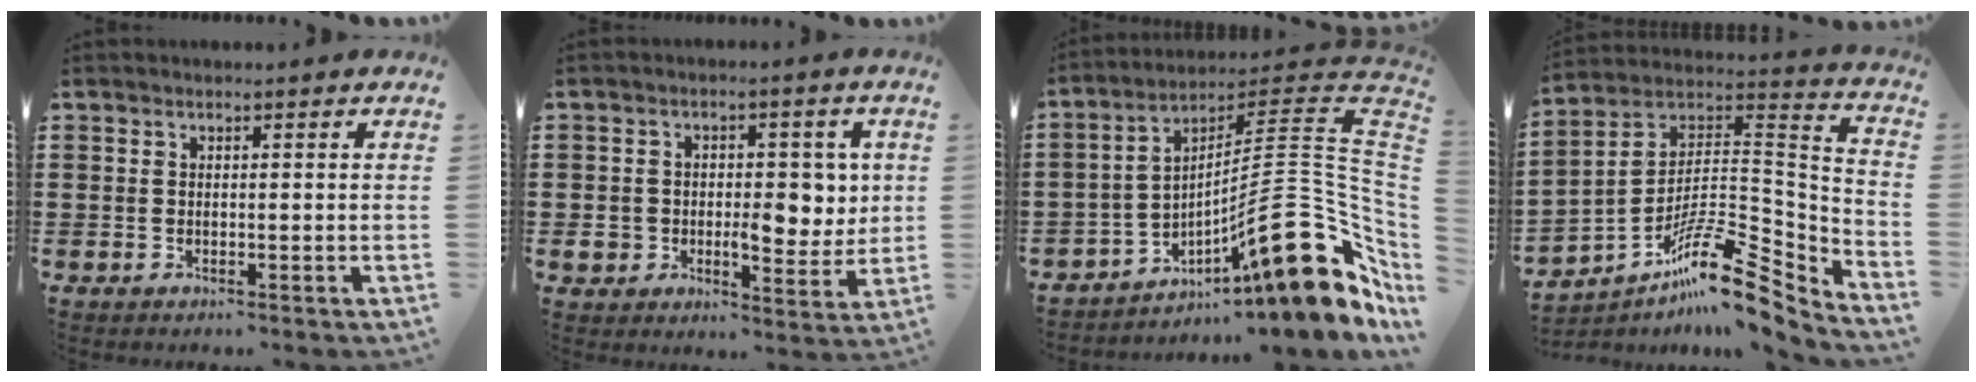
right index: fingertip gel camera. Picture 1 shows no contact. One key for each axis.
{"total": 7.5, "fx": -0.2, "fy": 5.3, "fz": 5.4, "tx": -0.076, "ty": 0.002, "tz": -0.009}
{"total": 20.5, "fx": -7.4, "fy": 5.6, "fz": 18.3, "tx": -0.269, "ty": 0.001, "tz": -0.125}
{"total": 13.1, "fx": -9.4, "fy": 3.5, "fz": 8.5, "tx": -0.133, "ty": 0.018, "tz": -0.176}